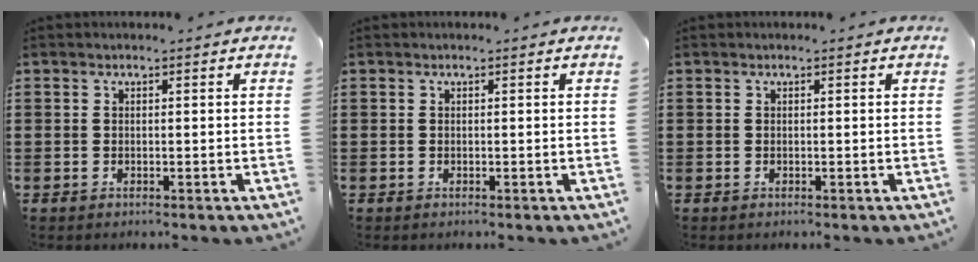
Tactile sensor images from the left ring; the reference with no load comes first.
{"total": 0.0}
{"total": 0.0}